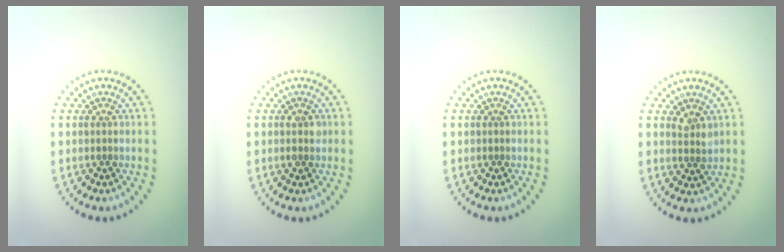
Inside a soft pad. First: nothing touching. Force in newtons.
{"total": 1.2, "press": 1.2, "slide": 0.1}
{"total": 0.0}
{"total": 1.3, "press": 1.2, "slide": 0.7}